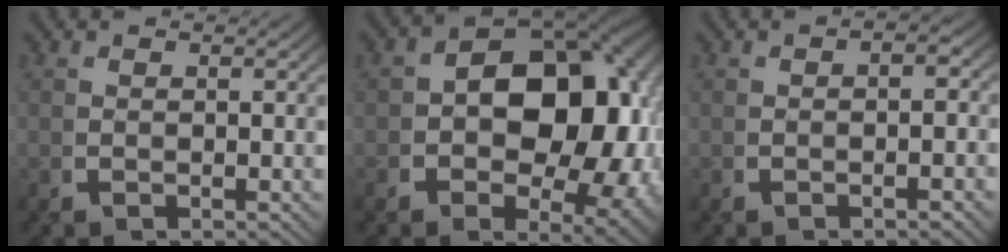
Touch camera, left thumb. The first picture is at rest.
{"total": 14.0, "force": [-0.9, 9.3, 10.5], "torque": [-0.165, -0.032, -0.003]}
{"total": 1.2, "force": [-0.8, 0.5, 0.8], "torque": [-0.011, -0.001, -0.014]}